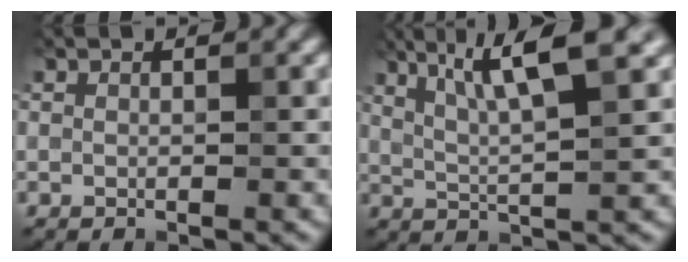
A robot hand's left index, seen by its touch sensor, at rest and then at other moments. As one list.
[{"total": 6.3, "force": [2.9, 1.0, 5.5], "torque": [-0.098, 0.010, 0.058]}]